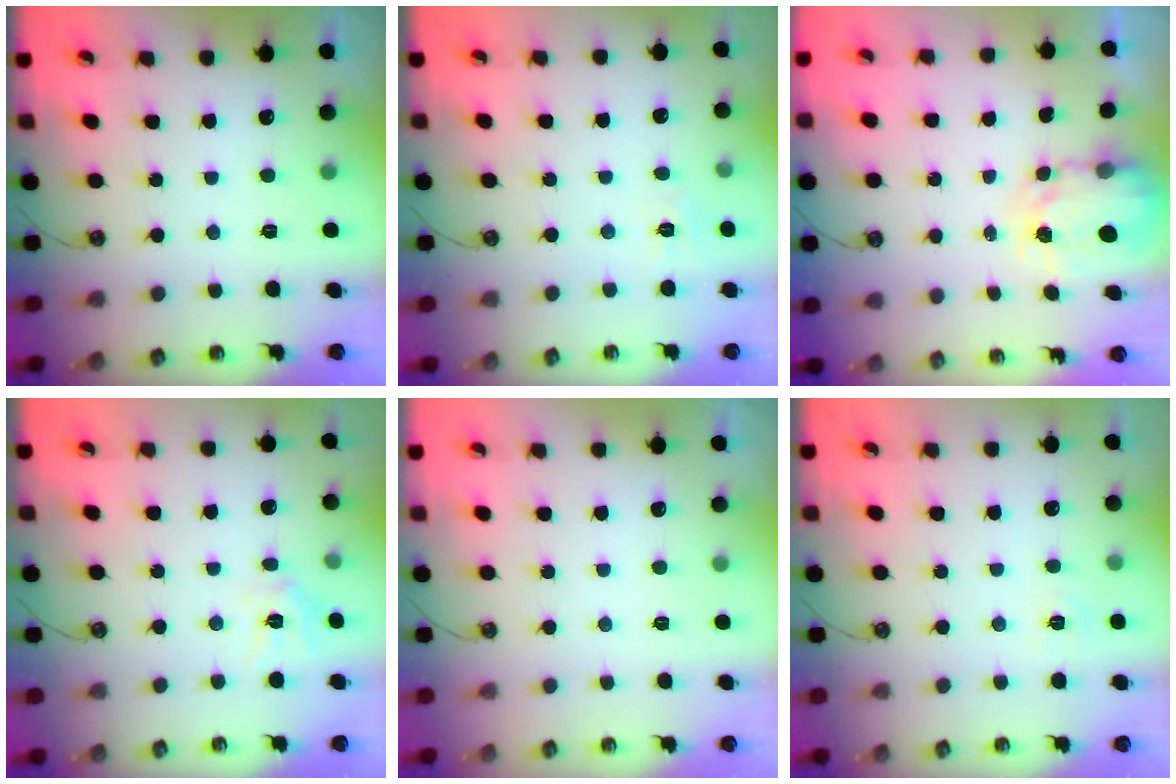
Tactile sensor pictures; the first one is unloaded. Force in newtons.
{"total": 2.8, "press": 2.8, "slide": 0.5}
{"total": 3.9, "press": 3.9, "slide": 0.3}
{"total": 8.3, "press": 8.3, "slide": 0.5}
{"total": 0.0}
{"total": 4.7, "press": 4.6, "slide": 0.4}